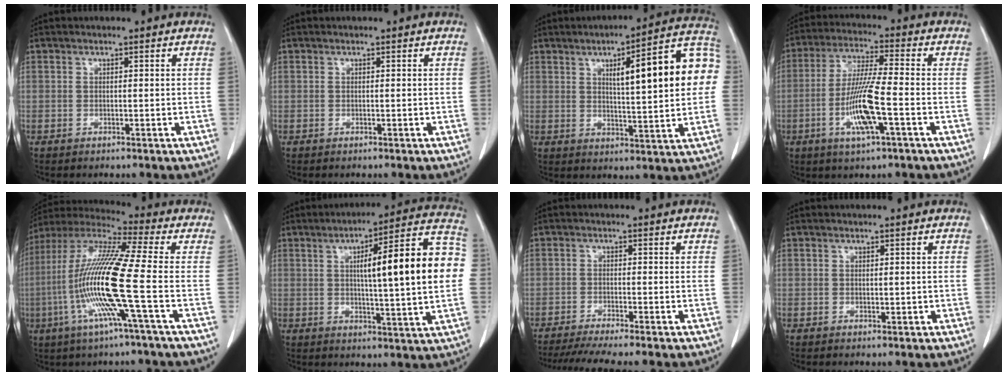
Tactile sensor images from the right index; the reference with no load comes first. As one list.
[{"total": 0.0}, {"total": 16.9, "force": [3.3, 2.5, 16.4], "torque": [-0.217, 0.033, 0.042]}, {"total": 10.5, "force": [-3.1, 0.4, 10.0], "torque": [-0.198, -0.010, -0.060]}, {"total": 16.5, "force": [-3.6, -1.0, 16.0], "torque": [-0.326, -0.009, -0.085]}, {"total": 18.5, "force": [2.0, 1.5, 18.3], "torque": [-0.253, 0.029, 0.022]}, {"total": 7.5, "force": [-6.4, -0.8, 3.9], "torque": [-0.053, -0.017, -0.102]}, {"total": 0.6, "force": [0.2, 0.3, 0.4], "torque": [-0.005, -0.001, 0.009]}]